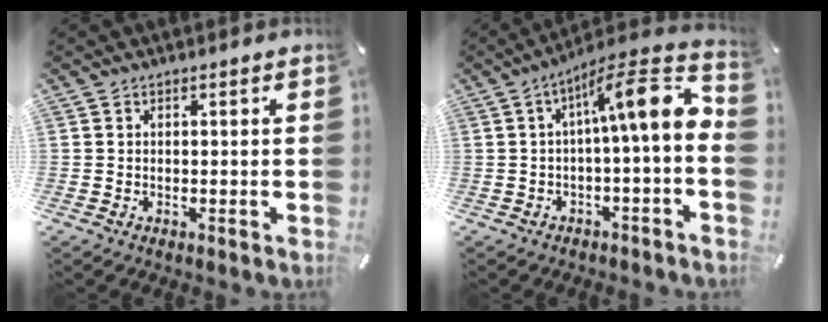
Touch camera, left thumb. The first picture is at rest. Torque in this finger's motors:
{"motor_torque": [1.74, 3.26, 1.11, -0.76, 0.43]}